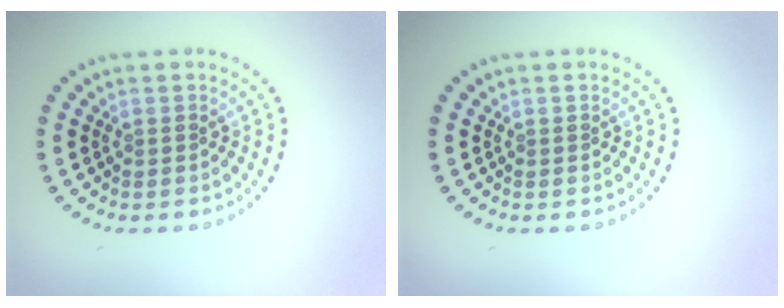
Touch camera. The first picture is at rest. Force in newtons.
{"total": 0.0}